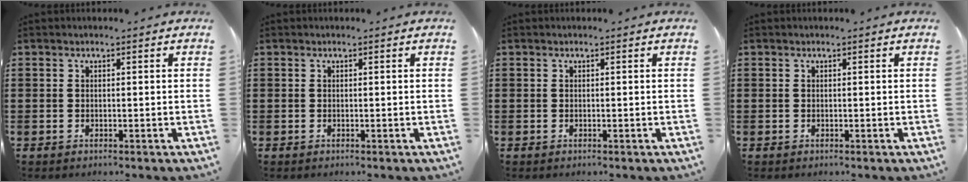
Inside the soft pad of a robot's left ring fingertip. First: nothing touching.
{"total": 0.0}
{"total": 0.0}
{"total": 0.0}